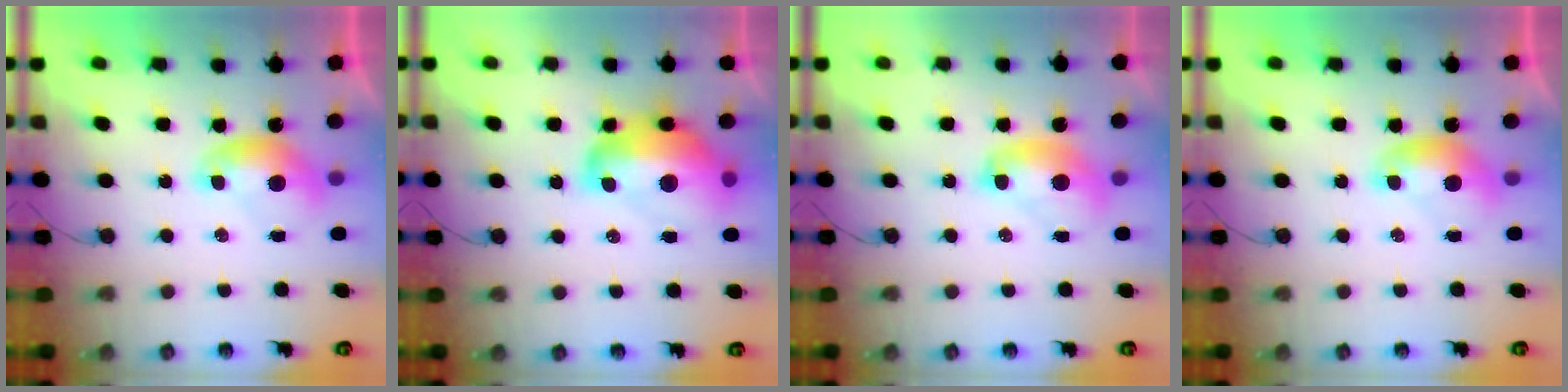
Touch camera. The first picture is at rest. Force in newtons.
{"total": 12.1, "press": 12.0, "slide": 1.4}
{"total": 2.3, "press": 2.3, "slide": 0.3}
{"total": 0.0}